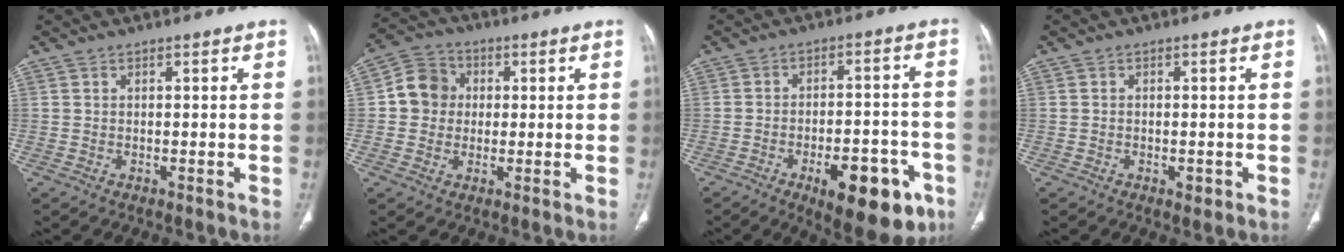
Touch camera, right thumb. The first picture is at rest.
{"total": 7.6, "force": [0.5, 7.0, 2.8], "torque": [-0.028, 0.015, -0.003]}
{"total": 16.3, "force": [-8.0, 7.0, 12.4], "torque": [-0.131, 0.040, -0.099]}
{"total": 1.6, "force": [-0.6, 0.9, 1.2], "torque": [-0.013, 0.000, -0.007]}